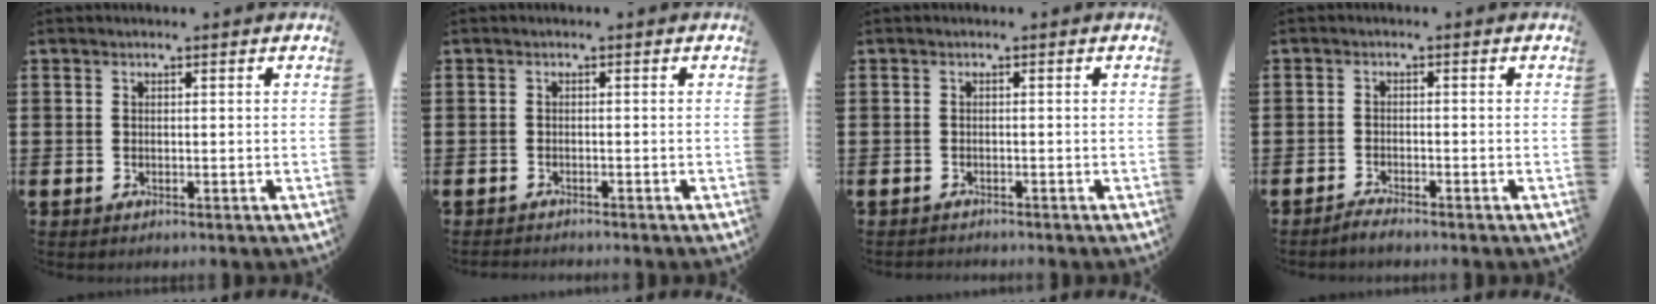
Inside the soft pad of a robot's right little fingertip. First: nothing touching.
{"total": 0.7, "force": [-0.7, 0.0, -0.1], "torque": [0.000, -0.001, -0.015]}
{"total": 0.6, "force": [-0.6, 0.1, -0.1], "torque": [-0.001, -0.002, -0.013]}
{"total": 1.4, "force": [-1.3, 0.0, 0.4], "torque": [-0.008, 0.000, -0.026]}